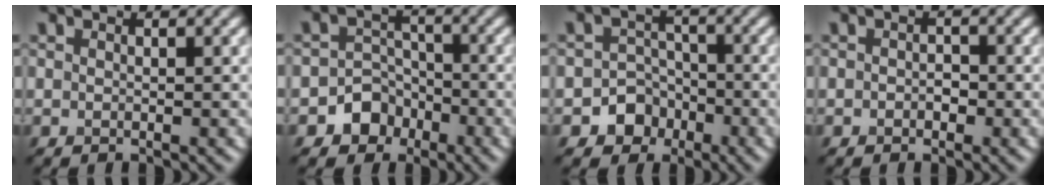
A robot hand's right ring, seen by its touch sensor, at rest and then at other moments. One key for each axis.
{"total": 4.0, "fx": -2.2, "fy": 3.2, "fz": 0.9, "tx": 0.016, "ty": 0.009, "tz": -0.045}
{"total": 4.1, "fx": -2.1, "fy": 3.4, "fz": 0.8, "tx": 0.022, "ty": 0.007, "tz": -0.046}
{"total": 1.1, "fx": -0.3, "fy": 0.8, "fz": 0.7, "tx": -0.011, "ty": -0.002, "tz": -0.007}